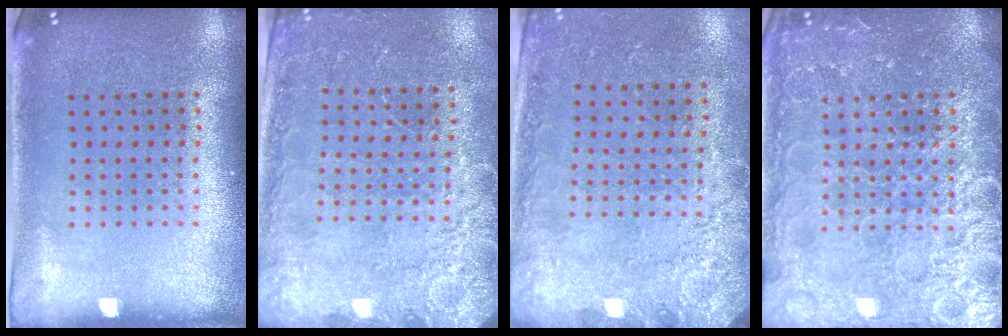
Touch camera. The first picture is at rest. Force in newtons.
{"total": 2.6, "press": 2.5, "slide": 0.5}
{"total": 2.5, "press": 2.1, "slide": 1.3}
{"total": 6.9, "press": 6.9, "slide": 0.8}